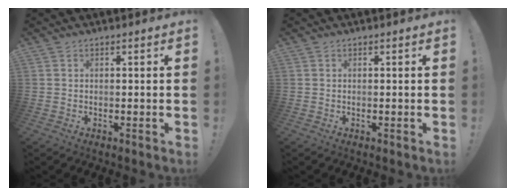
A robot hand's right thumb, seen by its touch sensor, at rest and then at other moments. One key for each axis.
{"total": 0.0}